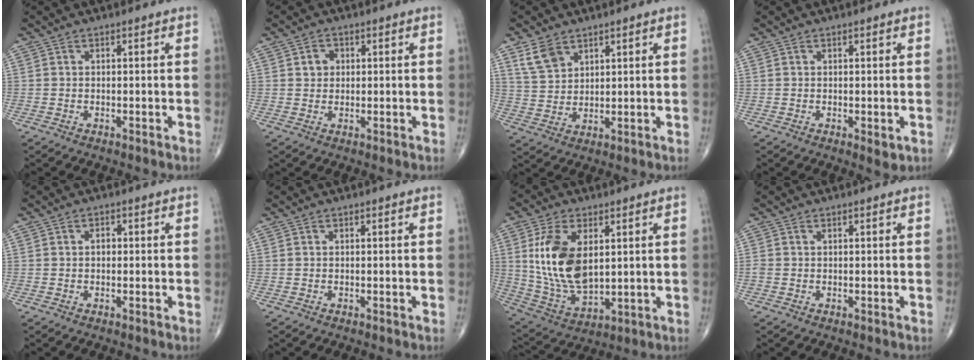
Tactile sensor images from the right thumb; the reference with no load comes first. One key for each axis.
{"total": 2.7, "fx": 0.7, "fy": 2.4, "fz": 1.2, "tx": -0.006, "ty": 0.000, "tz": 0.009}
{"total": 6.0, "fx": 3.8, "fy": 3.8, "fz": 2.7, "tx": -0.040, "ty": -0.016, "tz": 0.082}
{"total": 1.7, "fx": -0.2, "fy": 0.8, "fz": 1.5, "tx": -0.018, "ty": -0.007, "tz": -0.001}
{"total": 1.5, "fx": 0.1, "fy": 1.1, "fz": 1.0, "tx": -0.008, "ty": 0.005, "tz": -0.001}
{"total": 0.0}
{"total": 15.6, "fx": 3.2, "fy": 8.8, "fz": 12.5, "tx": -0.233, "ty": -0.017, "tz": 0.076}
{"total": 0.5, "fx": 0.1, "fy": 0.4, "fz": 0.2, "tx": -0.001, "ty": 0.001, "tz": 0.001}